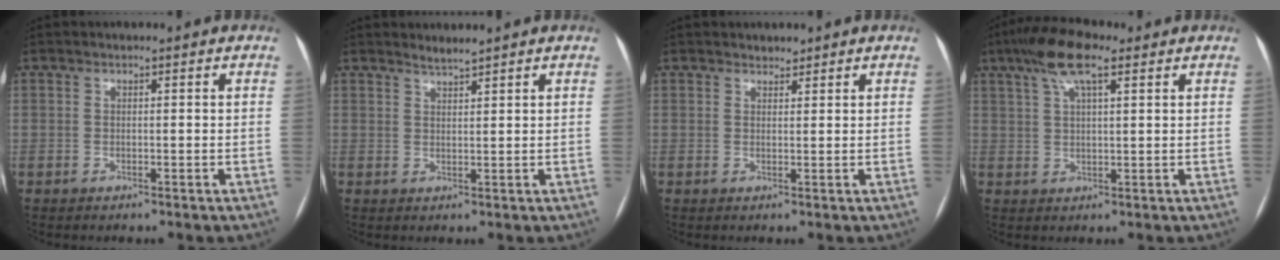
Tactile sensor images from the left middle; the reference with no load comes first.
{"total": 1.7, "force": [1.7, -0.4, 0.3], "torque": [-0.009, -0.002, 0.034]}
{"total": 1.3, "force": [1.2, 0.5, 0.2], "torque": [-0.008, -0.001, 0.019]}
{"total": 8.2, "force": [4.8, 1.8, 6.3], "torque": [-0.130, 0.023, 0.085]}